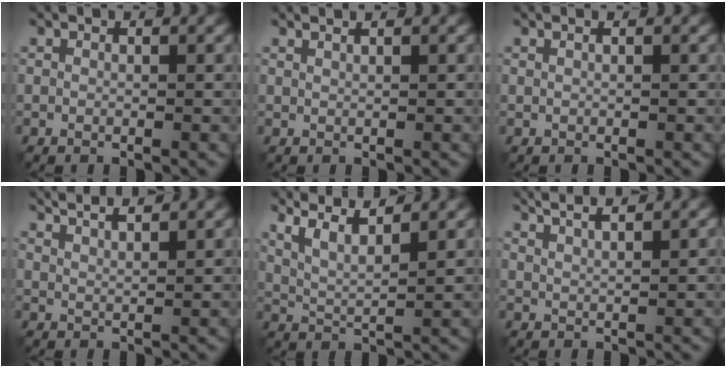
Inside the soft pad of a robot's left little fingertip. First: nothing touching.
{"total": 1.0, "force": [0.8, 0.2, 0.6], "torque": [-0.004, 0.001, 0.004]}
{"total": 0.8, "force": [0.4, 0.3, 0.6], "torque": [-0.005, 0.001, -0.004]}
{"total": 4.8, "force": [3.8, 1.1, 2.7], "torque": [-0.022, 0.019, 0.035]}
{"total": 5.9, "force": [4.2, 1.4, 4.0], "torque": [-0.068, 0.016, 0.054]}
{"total": 4.7, "force": [3.4, 1.2, 3.0], "torque": [-0.029, 0.022, 0.027]}